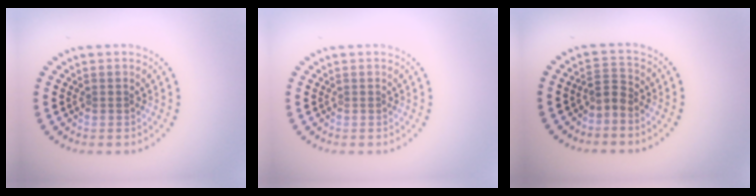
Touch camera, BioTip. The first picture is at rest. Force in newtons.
{"total": 0.0}
{"total": 1.7, "press": 1.2, "slide": 1.2}